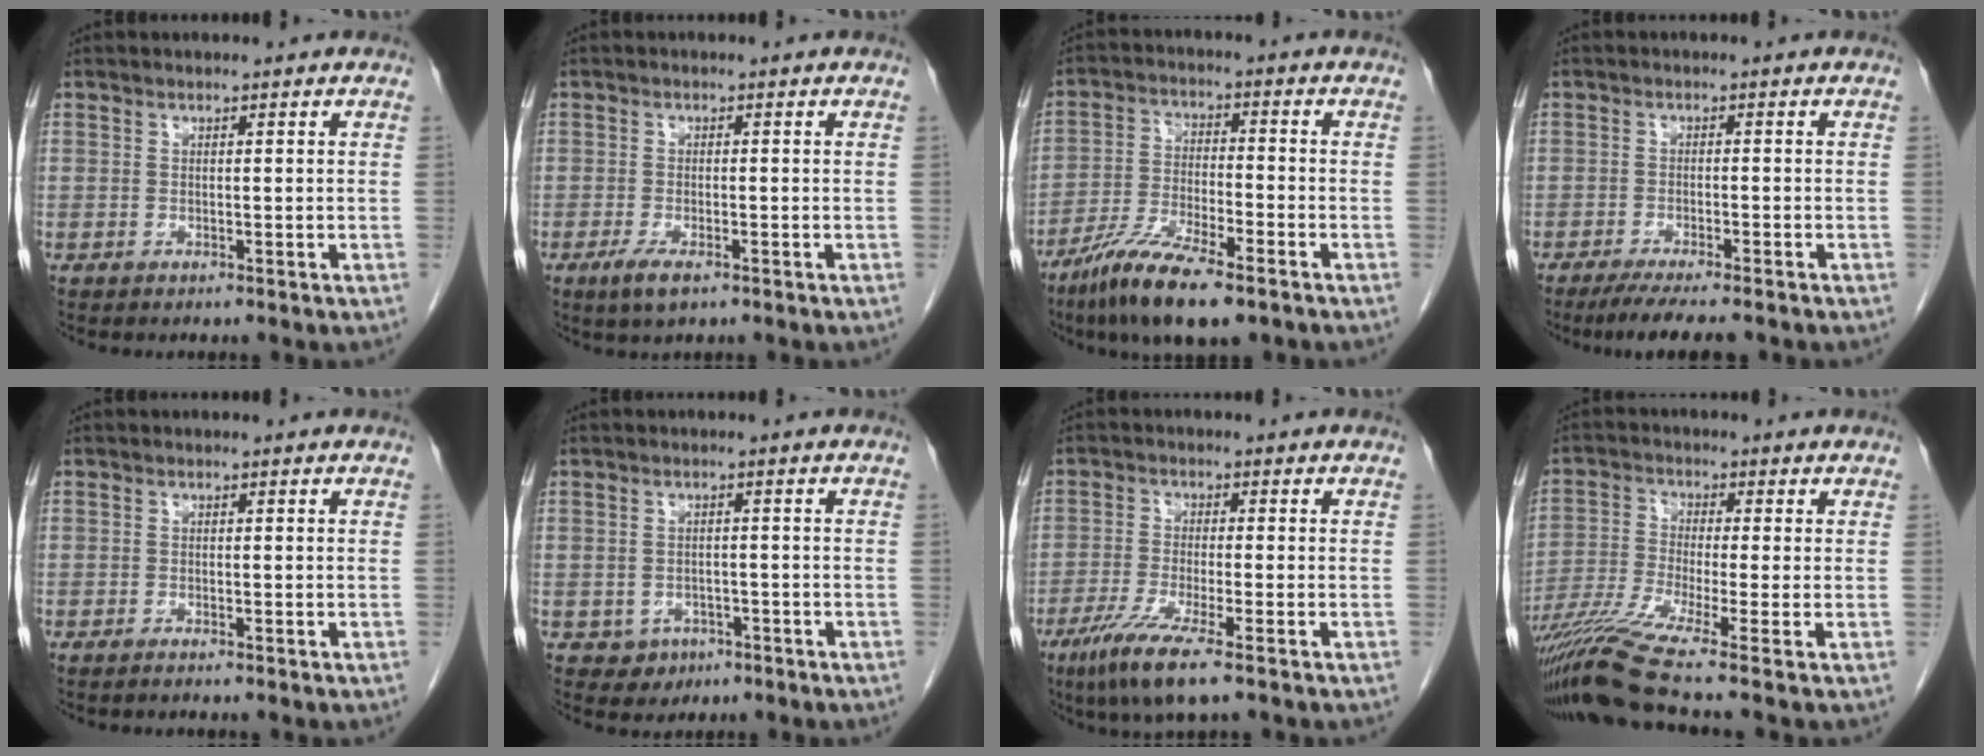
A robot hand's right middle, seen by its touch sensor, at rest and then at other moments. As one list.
[{"total": 3.2, "force": [-1.9, 0.8, 2.5], "torque": [-0.054, -0.007, -0.032]}, {"total": 11.3, "force": [-7.8, 1.7, 8.0], "torque": [-0.158, -0.027, -0.141]}, {"total": 7.6, "force": [-6.3, 0.5, 4.3], "torque": [-0.065, -0.018, -0.096]}, {"total": 0.7, "force": [-0.6, -0.2, 0.4], "torque": [-0.003, 0.000, -0.009]}, {"total": 2.9, "force": [-1.4, 2.4, 0.6], "torque": [-0.007, 0.007, -0.012]}, {"total": 8.3, "force": [-5.1, -0.5, 6.5], "torque": [-0.128, -0.028, -0.096]}, {"total": 10.0, "force": [-7.2, -2.2, 6.5], "torque": [-0.124, -0.025, -0.131]}]